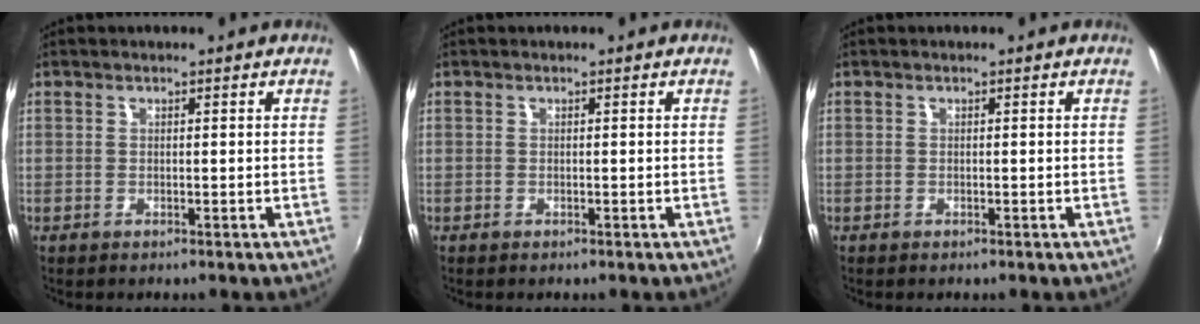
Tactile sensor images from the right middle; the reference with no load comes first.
{"total": 0.0}
{"total": 0.0}